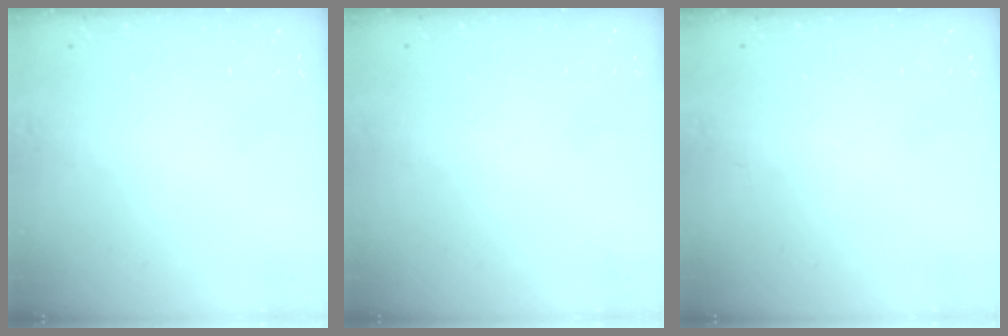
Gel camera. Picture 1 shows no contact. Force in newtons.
{"total": 0.0}
{"total": 0.0}